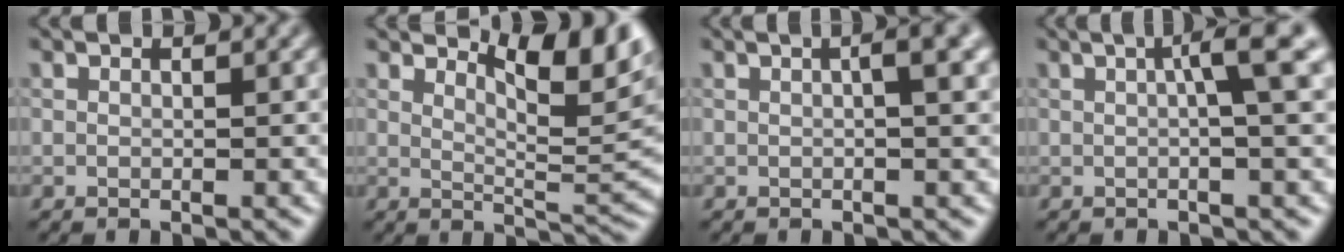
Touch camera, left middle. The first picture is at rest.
{"total": 6.7, "force": [4.0, 1.9, 5.0], "torque": [-0.072, -0.005, 0.066]}
{"total": 3.5, "force": [0.8, 1.0, 3.3], "torque": [-0.040, 0.011, 0.003]}
{"total": 4.4, "force": [0.8, 0.6, 4.3], "torque": [-0.059, 0.016, 0.009]}